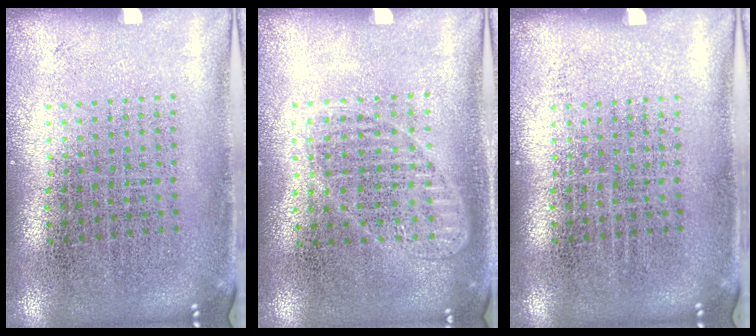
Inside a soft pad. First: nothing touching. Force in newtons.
{"total": 1.2, "press": 1.1, "slide": 0.3}
{"total": 0.0}